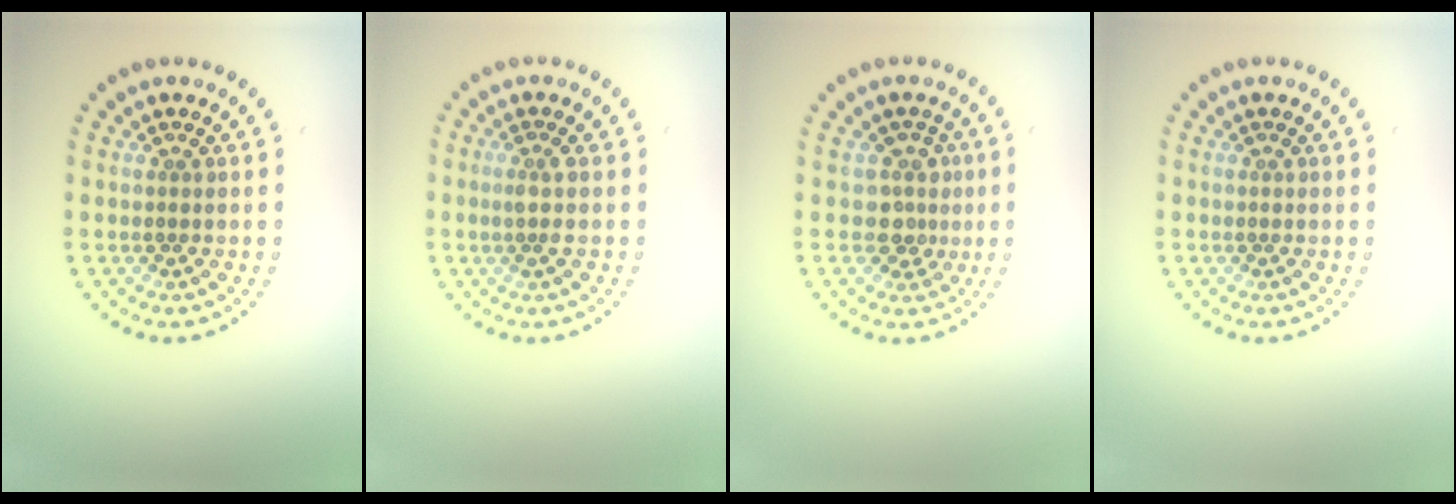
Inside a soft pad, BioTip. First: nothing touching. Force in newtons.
{"total": 1.5, "press": 1.1, "slide": 1.0}
{"total": 2.4, "press": 1.9, "slide": 1.5}
{"total": 0.0}